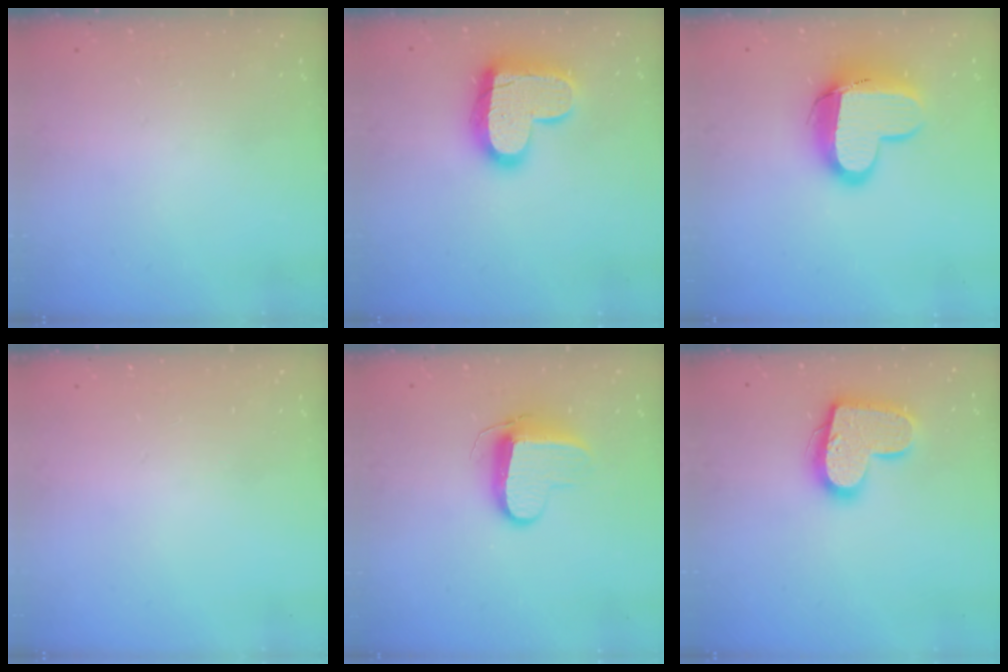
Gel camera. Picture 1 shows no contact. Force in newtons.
{"total": 17.2, "press": 17.1, "slide": 1.1}
{"total": 14.3, "press": 14.3, "slide": 1.2}
{"total": 0.0}
{"total": 9.3, "press": 9.3, "slide": 0.5}
{"total": 16.4, "press": 16.4, "slide": 1.0}